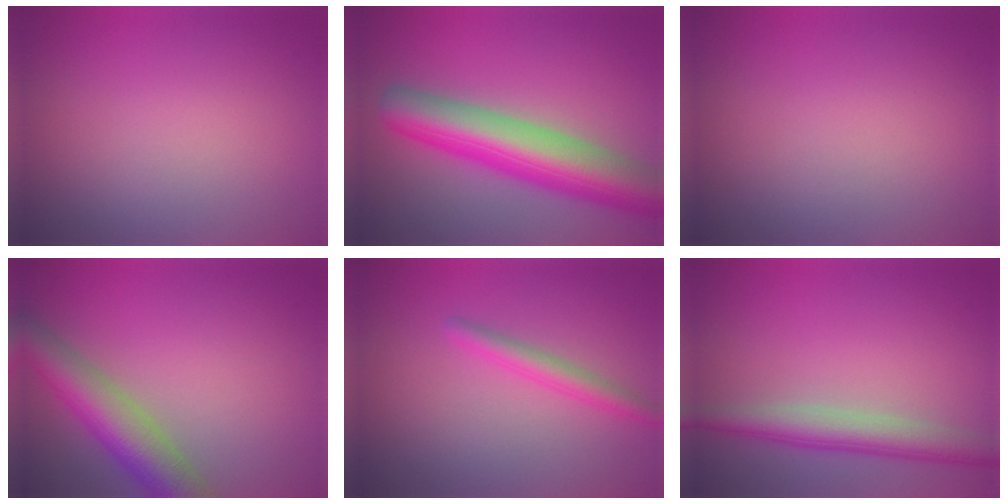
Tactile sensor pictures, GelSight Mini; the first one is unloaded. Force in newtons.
{"total": 9.6, "press": 9.6, "slide": 0.3}
{"total": 0.0}
{"total": 6.5, "press": 6.5, "slide": 0.5}
{"total": 2.2, "press": 2.2, "slide": 0.1}
{"total": 4.3, "press": 4.3, "slide": 0.3}